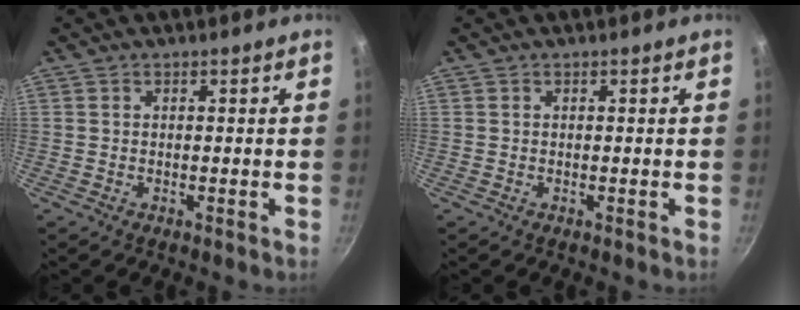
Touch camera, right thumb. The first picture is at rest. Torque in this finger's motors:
{"motor_torque": [-0.16, 0.16, 0.00, 0.00, 0.02]}